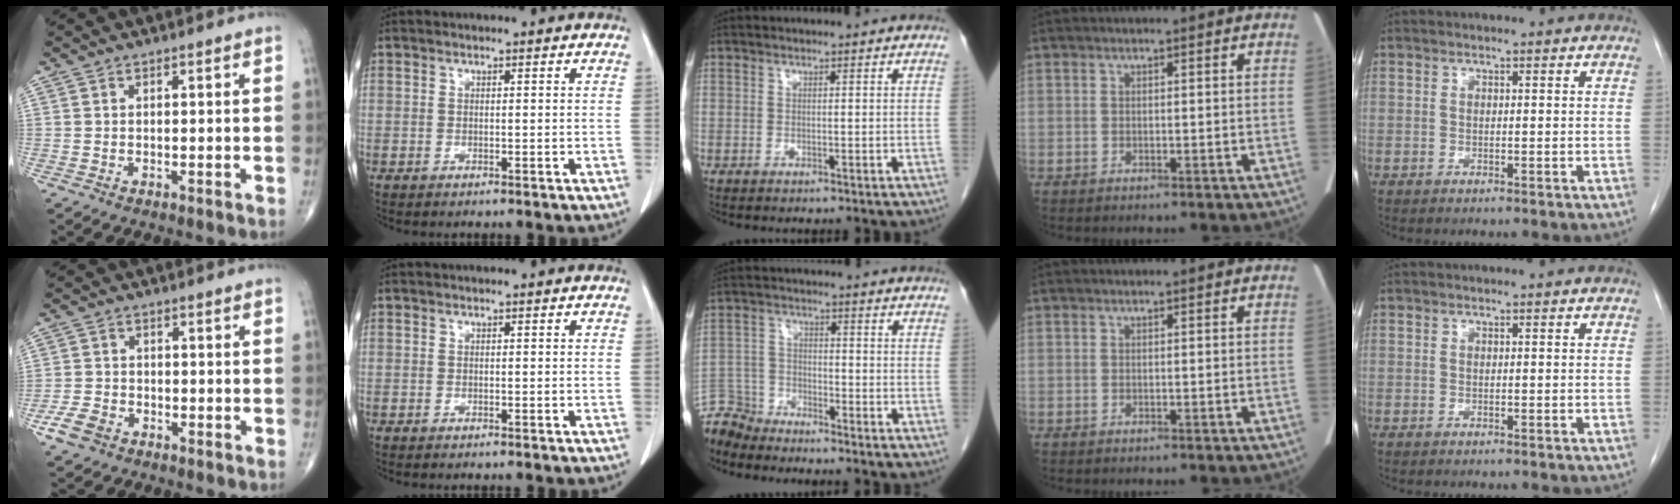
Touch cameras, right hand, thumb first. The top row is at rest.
{"thumb": {"total": 4.5, "force": [-2.6, 2.9, 2.2], "torque": [-0.044, 0.012, -0.048]}, "middle": {"total": 6.1, "force": [-6.0, 1.0, -0.8], "torque": [0.015, 0.001, -0.118]}}